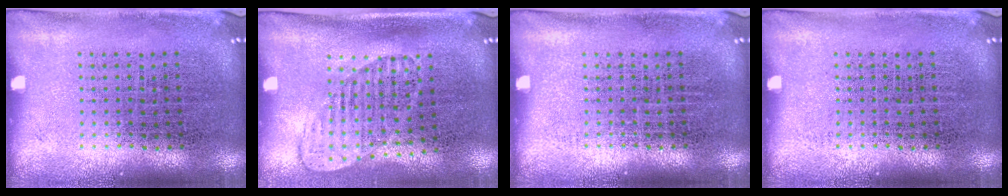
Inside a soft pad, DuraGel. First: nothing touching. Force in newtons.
{"total": 1.4, "press": 1.1, "slide": 0.9}
{"total": 0.0}
{"total": 0.0}